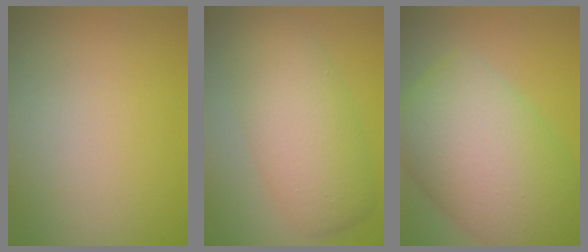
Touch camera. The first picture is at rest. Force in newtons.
{"total": 6.3, "press": 6.3, "slide": 0.2}
{"total": 12.3, "press": 12.3, "slide": 0.3}